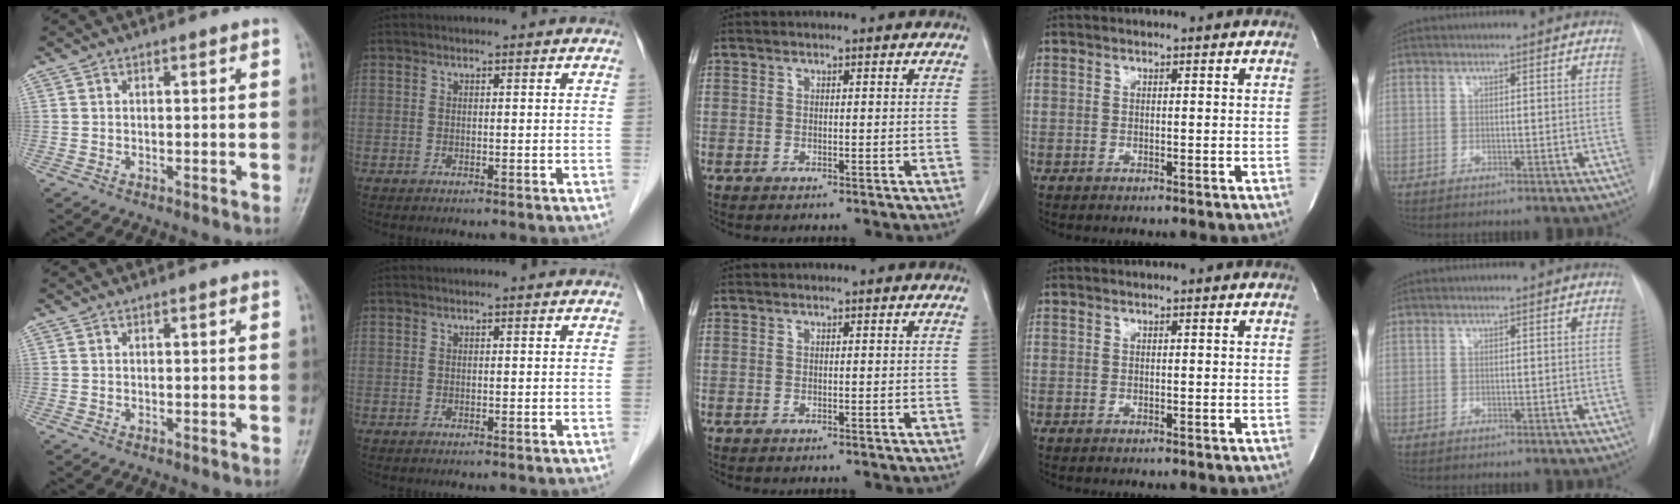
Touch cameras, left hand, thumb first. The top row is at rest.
{}